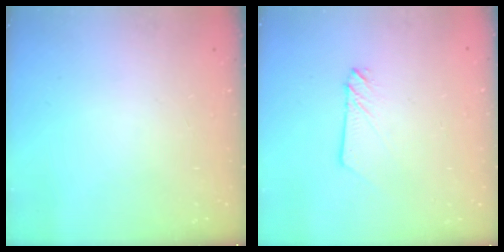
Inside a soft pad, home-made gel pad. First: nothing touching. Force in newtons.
{"total": 2.1, "press": 2.1, "slide": 0.1}